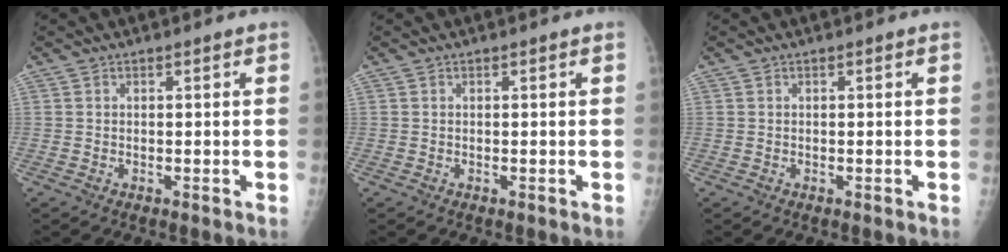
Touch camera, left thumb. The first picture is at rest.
{"total": 0.0}
{"total": 0.0}